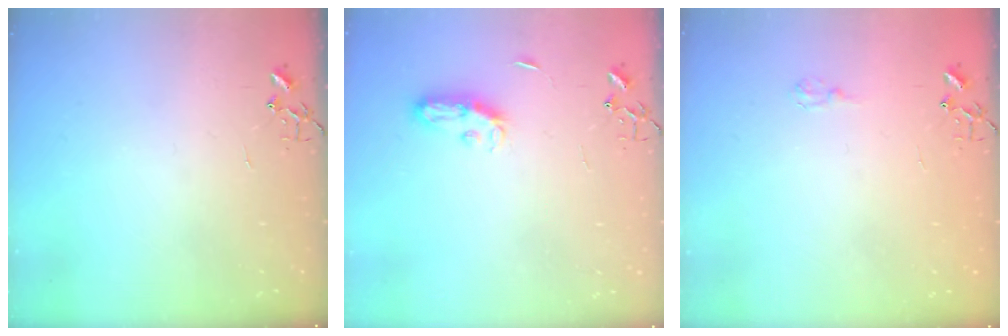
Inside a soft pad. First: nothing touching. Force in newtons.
{"total": 7.0, "press": 6.9, "slide": 0.5}
{"total": 6.0, "press": 5.9, "slide": 0.7}